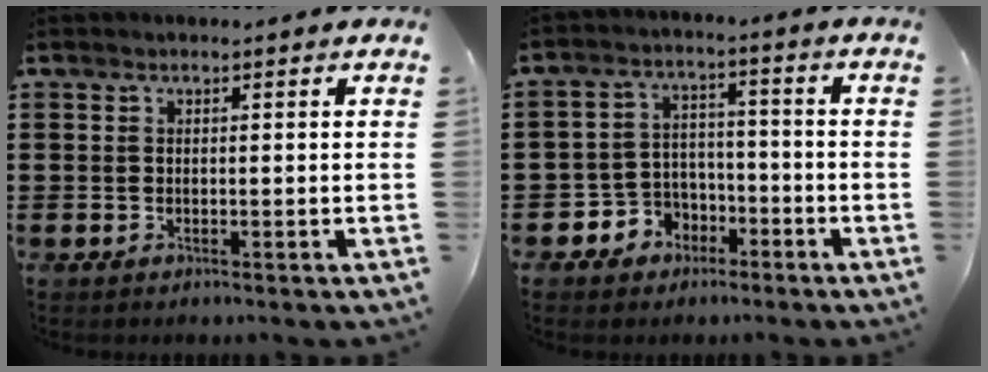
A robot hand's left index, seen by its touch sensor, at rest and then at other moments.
{"total": 4.9, "force": [-3.0, 3.9, 0.7], "torque": [-0.031, 0.010, -0.061]}